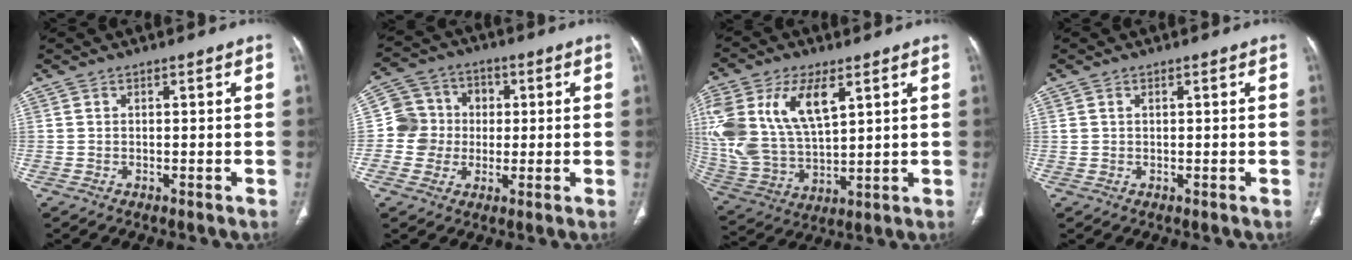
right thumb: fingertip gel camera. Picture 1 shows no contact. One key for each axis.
{"total": 8.9, "fx": -0.2, "fy": 8.7, "fz": 2.0, "tx": 0.003, "ty": 0.020, "tz": -0.010}
{"total": 21.9, "fx": 8.2, "fy": 11.8, "fz": 16.5, "tx": -0.361, "ty": -0.013, "tz": 0.163}
{"total": 0.9, "fx": 0.4, "fy": 0.6, "fz": 0.6, "tx": -0.016, "ty": 0.007, "tz": 0.012}